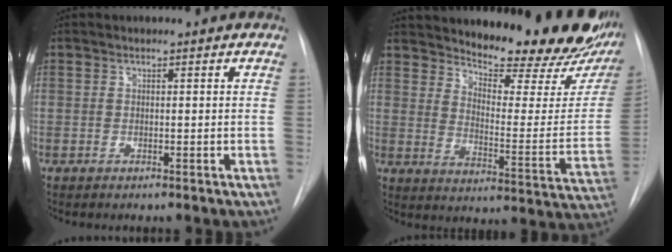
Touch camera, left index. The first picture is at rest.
{"total": 22.8, "force": [19.8, 5.0, 10.1], "torque": [-0.139, -0.076, 0.246]}